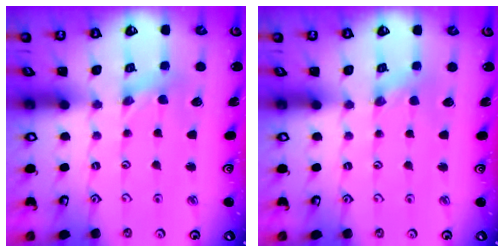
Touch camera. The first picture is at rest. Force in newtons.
{"total": 0.0}